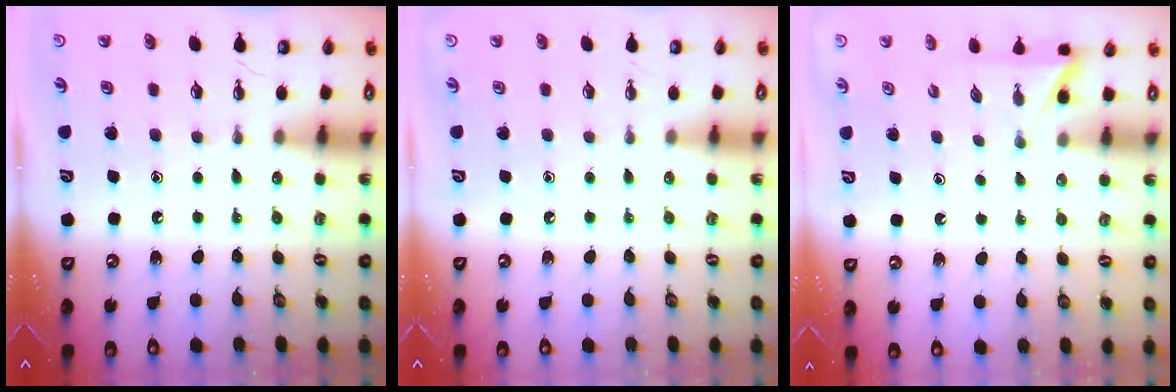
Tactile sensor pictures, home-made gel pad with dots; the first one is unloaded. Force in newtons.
{"total": 0.0}
{"total": 2.5, "press": 2.5, "slide": 0.2}